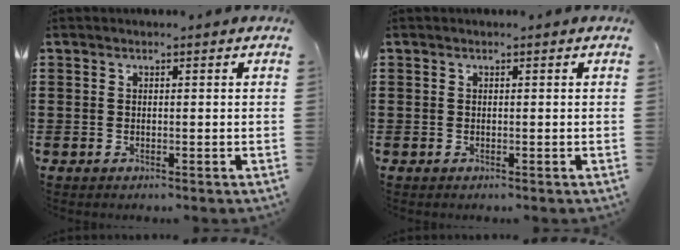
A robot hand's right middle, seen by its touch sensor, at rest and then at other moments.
{"total": 0.0}